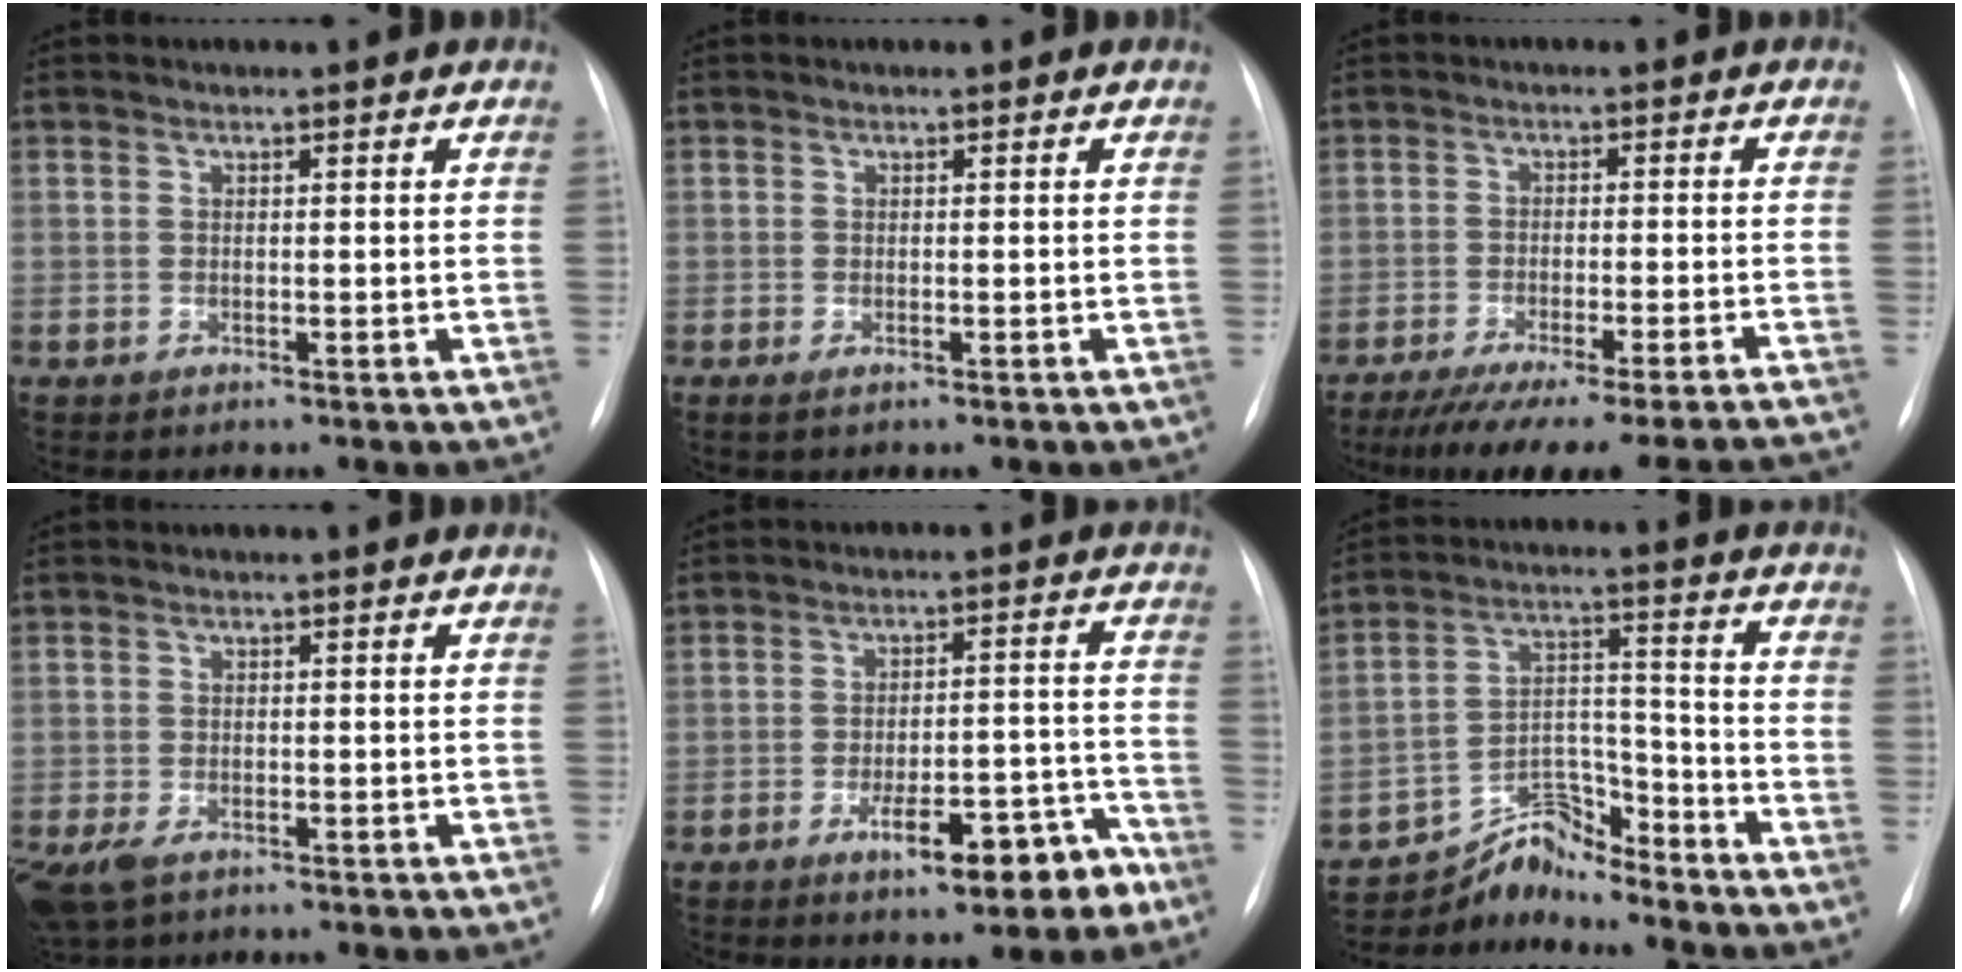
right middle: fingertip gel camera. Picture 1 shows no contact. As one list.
[{"total": 0.9, "force": [-0.4, 0.3, 0.8], "torque": [-0.014, -0.002, -0.005]}, {"total": 21.0, "force": [-19.2, 0.5, 8.6], "torque": [-0.085, -0.029, -0.256]}, {"total": 7.3, "force": [-4.1, 4.2, 4.4], "torque": [-0.106, -0.013, -0.067]}, {"total": 9.5, "force": [-5.8, 2.8, 7.0], "torque": [-0.098, 0.021, -0.078]}, {"total": 7.1, "force": [-7.0, 0.9, -0.8], "torque": [0.018, 0.041, -0.123]}]